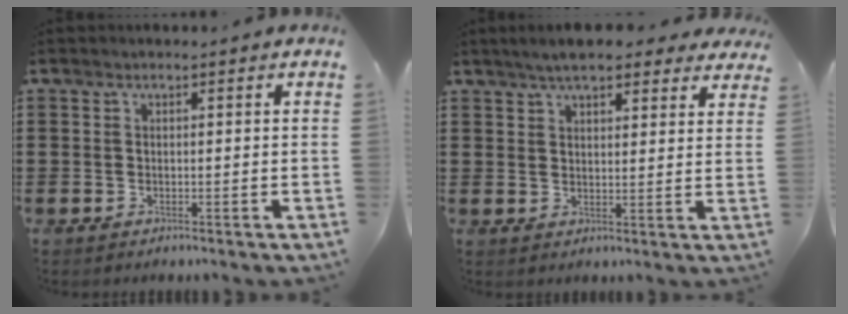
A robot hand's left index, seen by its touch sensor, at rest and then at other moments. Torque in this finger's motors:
{"motor_torque": [2.14, 0.00, 0.54, 0.09]}